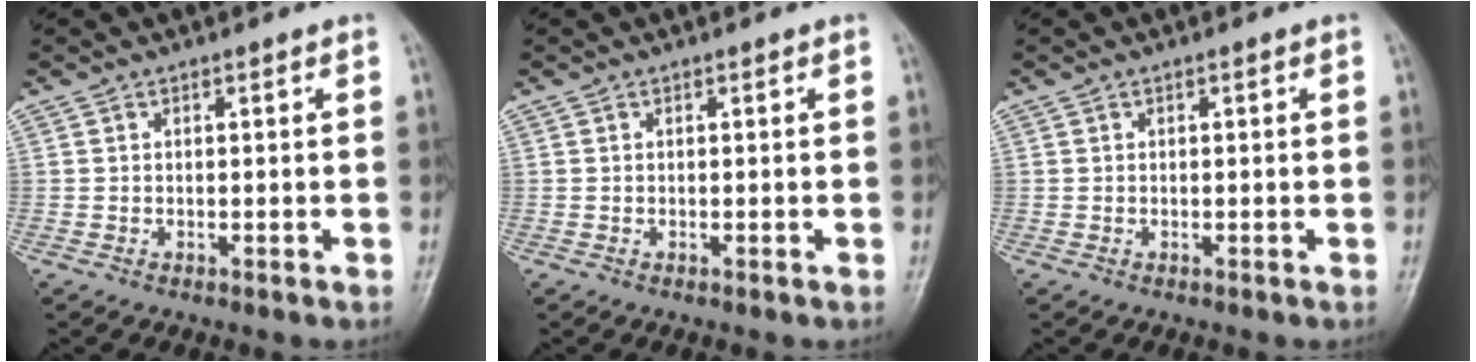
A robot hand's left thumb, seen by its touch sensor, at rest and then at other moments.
{"total": 0.0}
{"total": 0.0}